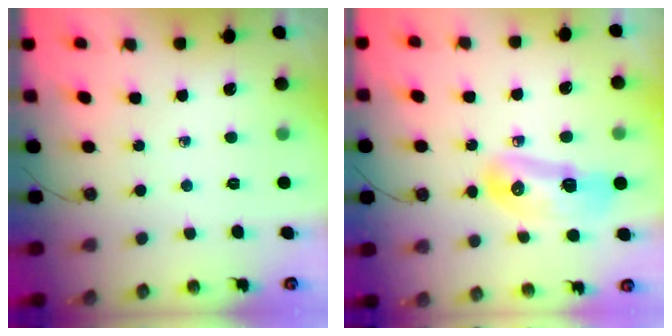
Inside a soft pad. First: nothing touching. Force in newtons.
{"total": 9.8, "press": 9.8, "slide": 1.1}